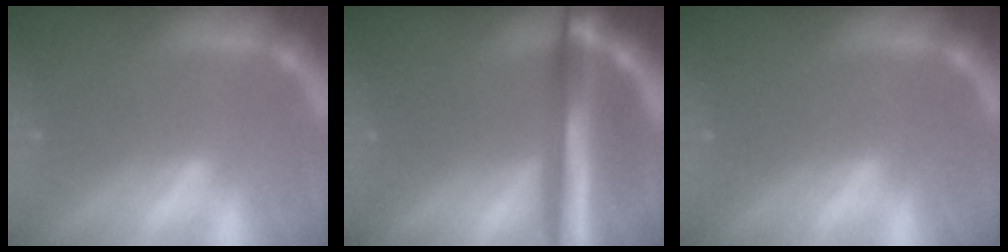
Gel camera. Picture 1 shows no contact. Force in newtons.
{"total": 8.6}
{"total": 0.0}